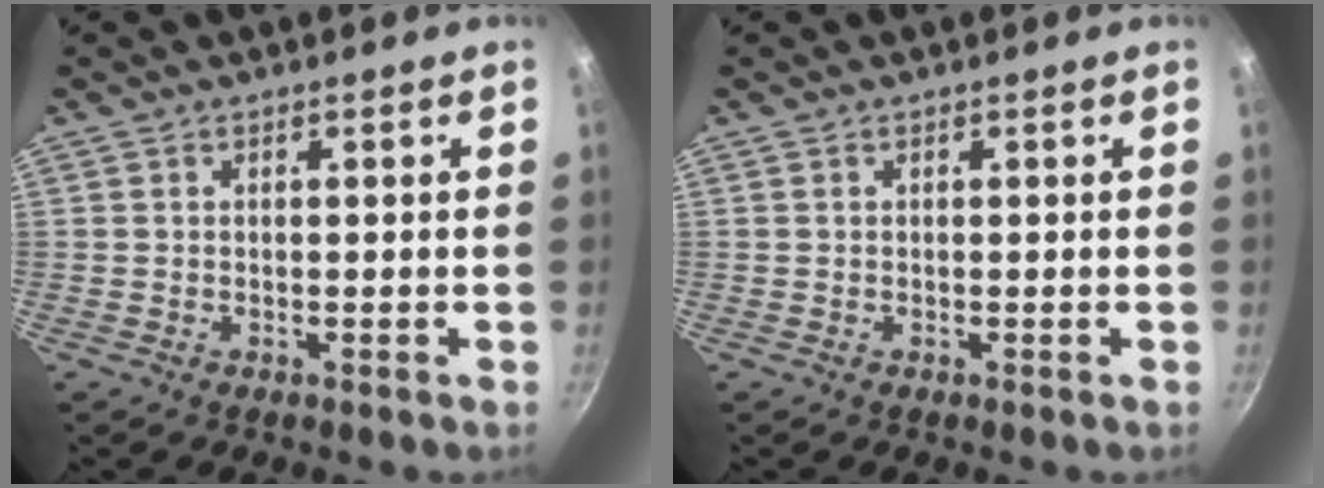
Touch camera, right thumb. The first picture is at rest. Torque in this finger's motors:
{"motor_torque": [-0.01, -0.02, 0.06, 0.10, 0.05]}